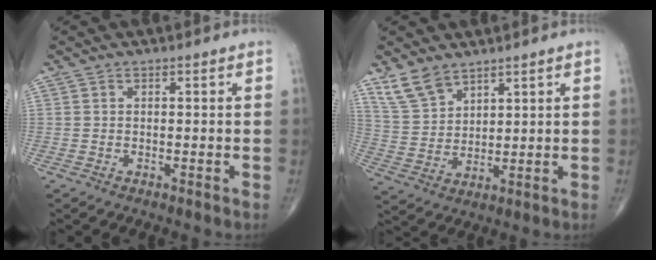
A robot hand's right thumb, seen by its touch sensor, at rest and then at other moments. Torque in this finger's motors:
{"motor_torque": [0.13, 1.00, 0.04, 0.02, 0.01]}